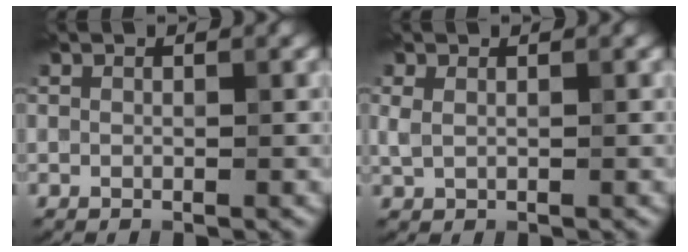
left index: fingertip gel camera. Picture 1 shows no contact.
{"total": 1.3, "force": [0.2, 0.8, 1.0], "torque": [-0.027, -0.001, 0.006]}